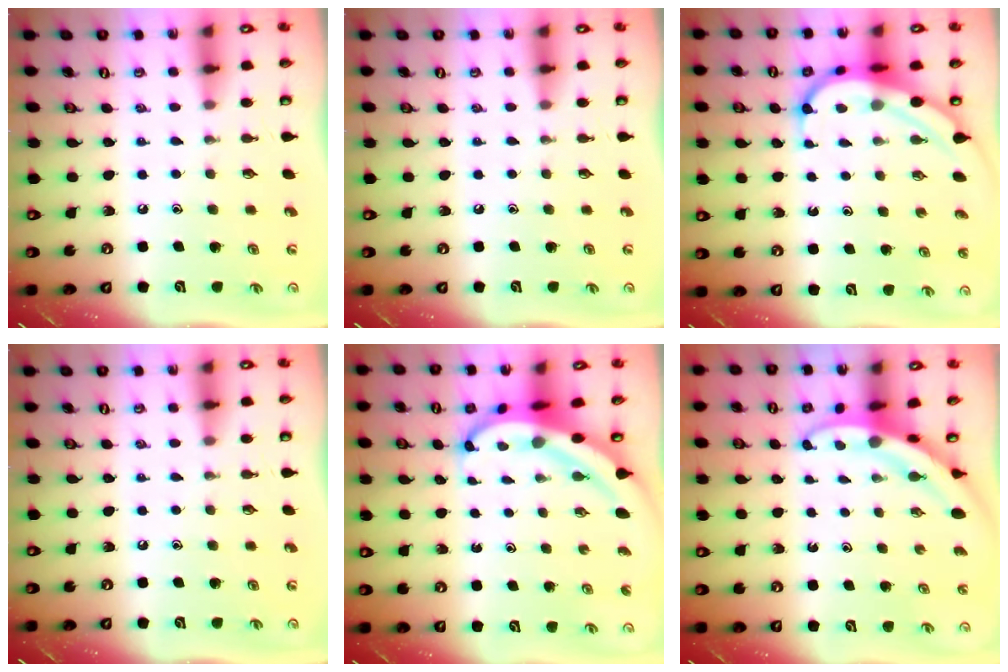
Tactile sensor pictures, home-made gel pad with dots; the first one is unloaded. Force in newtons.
{"total": 0.0}
{"total": 6.5, "press": 6.4, "slide": 0.7}
{"total": 0.0}
{"total": 6.8, "press": 6.8, "slide": 0.7}
{"total": 3.2, "press": 3.2, "slide": 0.3}